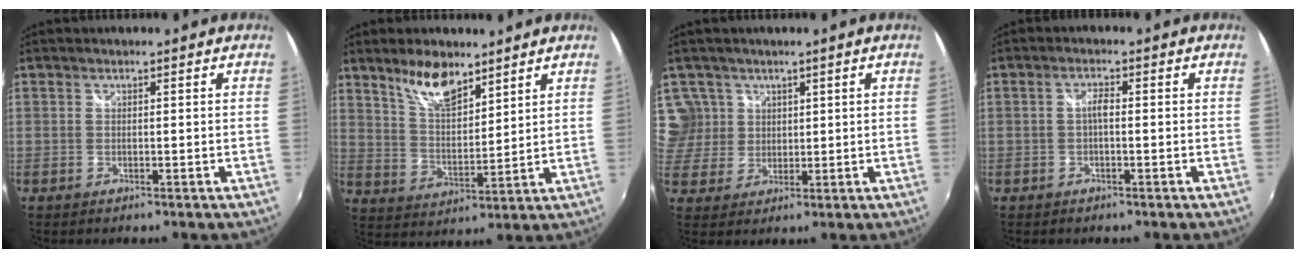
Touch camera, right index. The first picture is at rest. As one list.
[{"total": 9.2, "force": [6.7, 3.3, 5.3], "torque": [-0.091, 0.003, 0.130]}, {"total": 6.8, "force": [3.2, 6.0, 0.6], "torque": [-0.007, 0.006, 0.064]}, {"total": 1.8, "force": [-0.3, 0.6, 1.6], "torque": [-0.032, 0.006, -0.008]}]